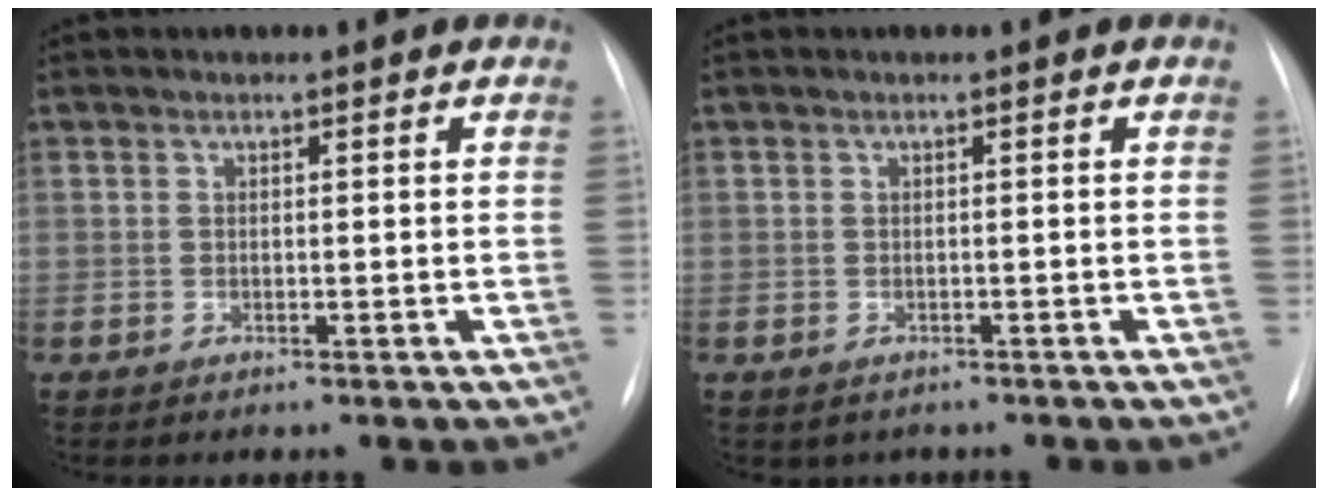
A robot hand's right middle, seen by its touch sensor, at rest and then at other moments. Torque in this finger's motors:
{"motor_torque": [0.09, -0.11, -0.02, -0.01]}